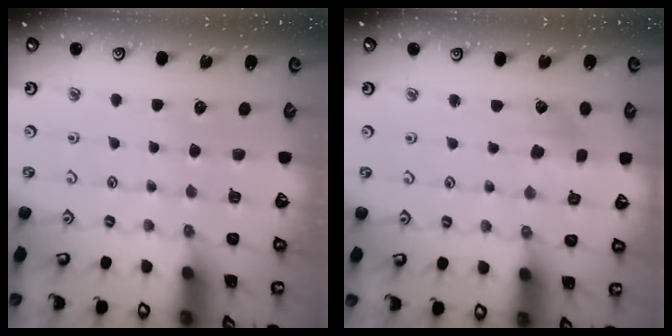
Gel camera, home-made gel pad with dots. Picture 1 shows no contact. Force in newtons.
{"total": 2.4, "press": 2.3, "slide": 0.5}